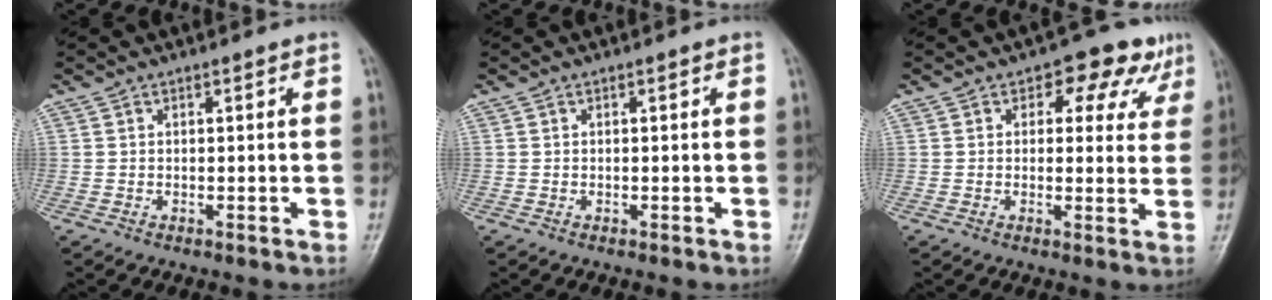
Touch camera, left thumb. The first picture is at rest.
{"total": 0.0}
{"total": 8.2, "force": [4.1, 5.1, 4.9], "torque": [-0.009, -0.007, 0.042]}